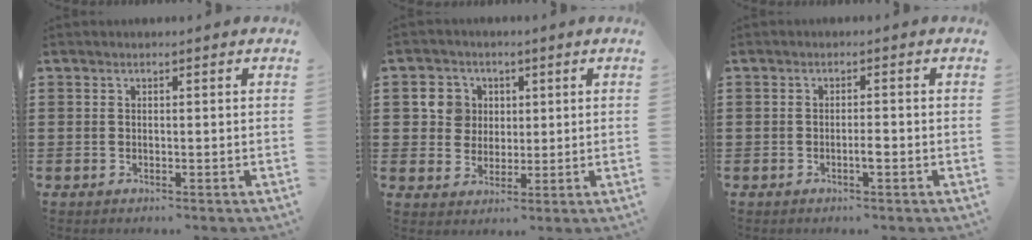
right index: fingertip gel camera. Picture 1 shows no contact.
{"total": 5.3, "force": [1.4, 4.9, 1.3], "torque": [-0.041, 0.013, 0.022]}
{"total": 1.7, "force": [-0.7, 0.2, 1.5], "torque": [-0.029, -0.001, -0.012]}